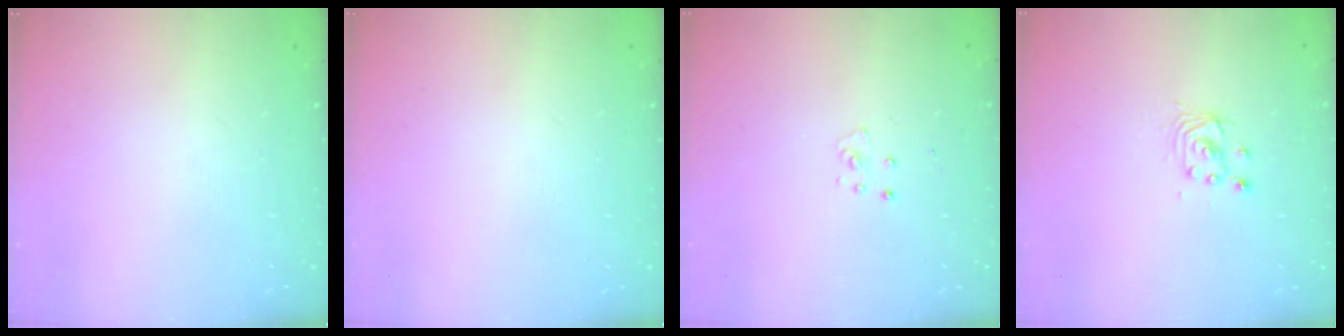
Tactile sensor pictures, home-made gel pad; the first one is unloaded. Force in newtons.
{"total": 0.0}
{"total": 2.7, "press": 2.7, "slide": 0.3}
{"total": 2.9, "press": 2.9, "slide": 0.1}